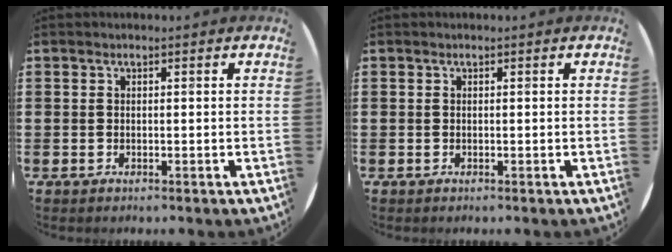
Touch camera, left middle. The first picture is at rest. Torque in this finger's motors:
{"motor_torque": [0.56, -0.66, 0.04, 0.01]}